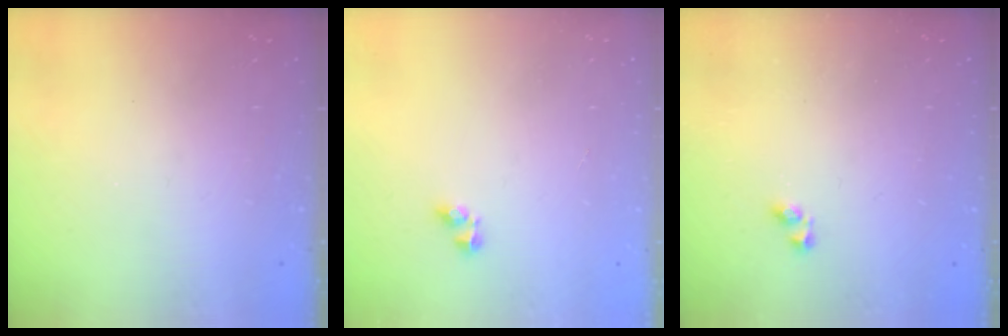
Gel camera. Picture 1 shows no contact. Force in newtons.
{"total": 3.0, "press": 3.0, "slide": 0.3}
{"total": 2.9, "press": 2.9, "slide": 0.6}